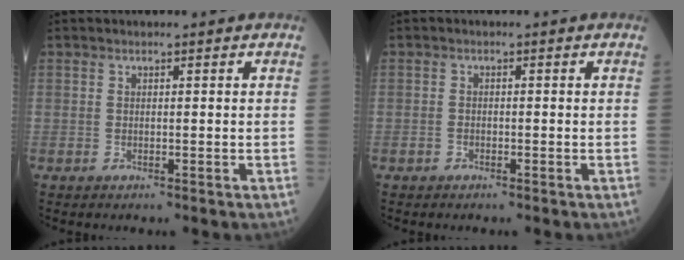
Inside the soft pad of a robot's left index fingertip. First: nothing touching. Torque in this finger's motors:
{"motor_torque": [-0.11, -0.43, -0.02, -0.01]}